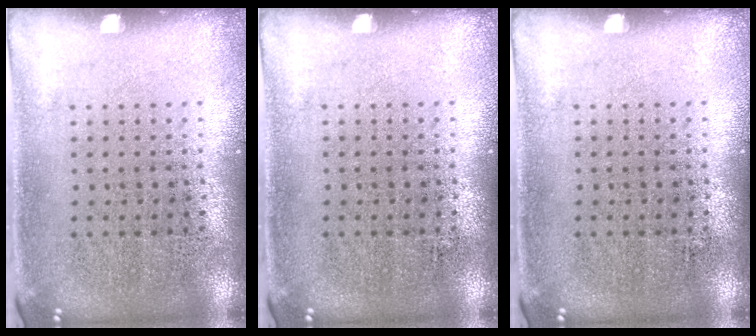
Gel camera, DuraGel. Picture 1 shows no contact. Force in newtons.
{"total": 0.0}
{"total": 0.0}